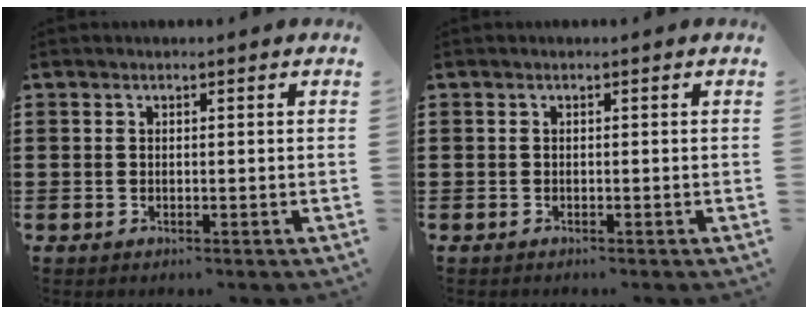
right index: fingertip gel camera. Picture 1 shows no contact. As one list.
[{"total": 0.0}]